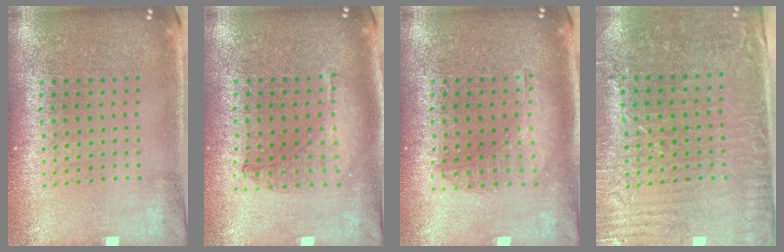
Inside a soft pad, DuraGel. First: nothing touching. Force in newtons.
{"total": 0.7, "press": 0.7, "slide": 0.2}
{"total": 1.4, "press": 1.3, "slide": 0.3}
{"total": 3.2, "press": 2.8, "slide": 1.6}